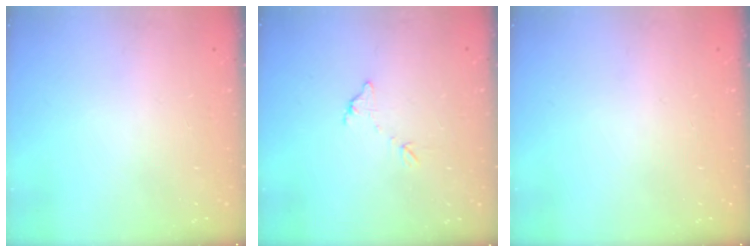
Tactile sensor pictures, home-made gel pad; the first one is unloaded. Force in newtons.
{"total": 6.1, "press": 6.1, "slide": 0.3}
{"total": 0.0}